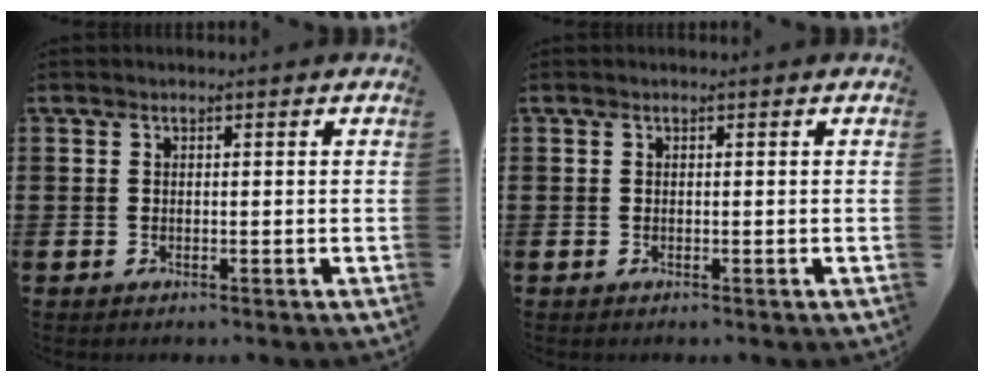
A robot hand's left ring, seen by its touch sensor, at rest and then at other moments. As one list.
[{"total": 0.0}]